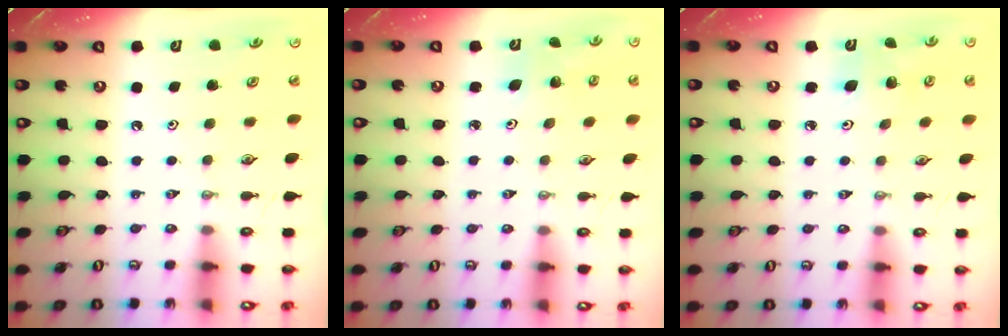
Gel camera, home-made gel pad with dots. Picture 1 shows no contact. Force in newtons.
{"total": 3.4, "press": 2.8, "slide": 2.1}
{"total": 6.1, "press": 6.0, "slide": 1.0}